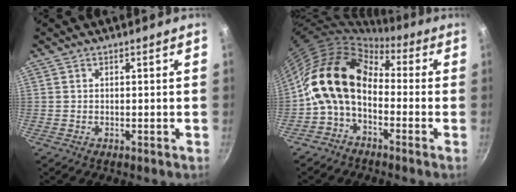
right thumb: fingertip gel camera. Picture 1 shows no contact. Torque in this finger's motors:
{"motor_torque": [2.45, 2.56, 1.36, -1.41, 0.32]}